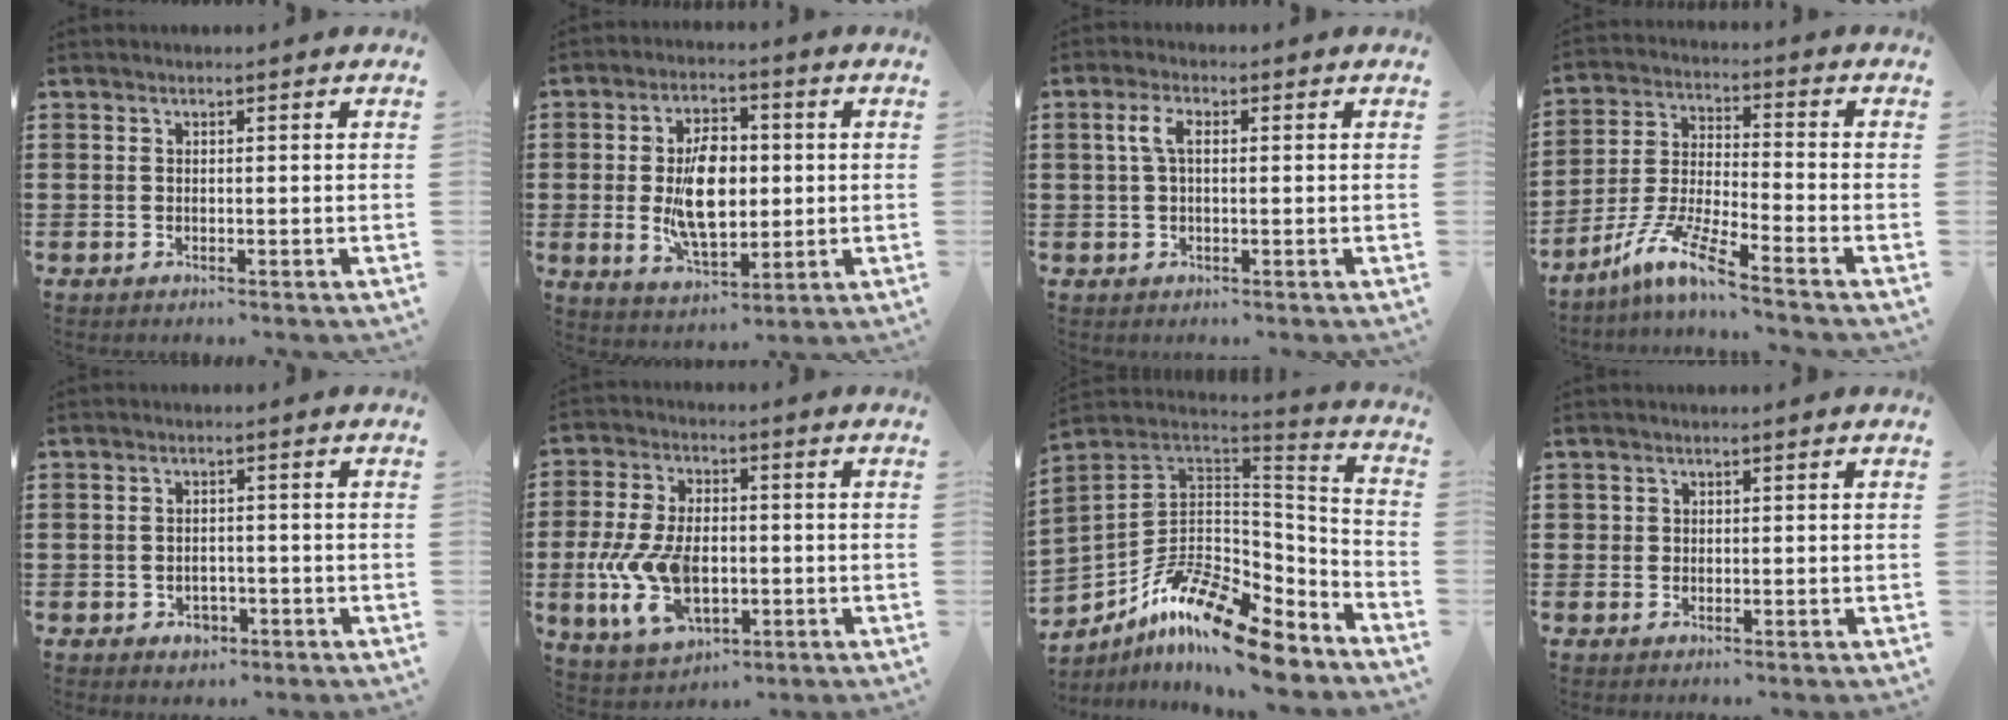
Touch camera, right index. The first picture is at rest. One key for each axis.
{"total": 9.9, "fx": 0.0, "fy": 5.4, "fz": 8.3, "tx": -0.152, "ty": -0.002, "tz": -0.004}
{"total": 3.6, "fx": 0.5, "fy": 1.6, "fz": 3.2, "tx": -0.081, "ty": 0.005, "tz": 0.002}
{"total": 8.7, "fx": -6.8, "fy": 0.1, "fz": 5.5, "tx": -0.136, "ty": -0.016, "tz": -0.141}
{"total": 2.1, "fx": -1.0, "fy": 1.5, "fz": 1.1, "tx": -0.026, "ty": -0.002, "tz": -0.020}
{"total": 11.6, "fx": -2.3, "fy": 6.8, "fz": 9.1, "tx": -0.223, "ty": -0.007, "tz": -0.041}
{"total": 14.5, "fx": -9.5, "fy": 5.3, "fz": 9.7, "tx": -0.187, "ty": 0.029, "tz": -0.174}
{"total": 0.7, "fx": 0.3, "fy": 0.7, "fz": 0.1, "tx": -0.002, "ty": 0.005, "tz": 0.004}